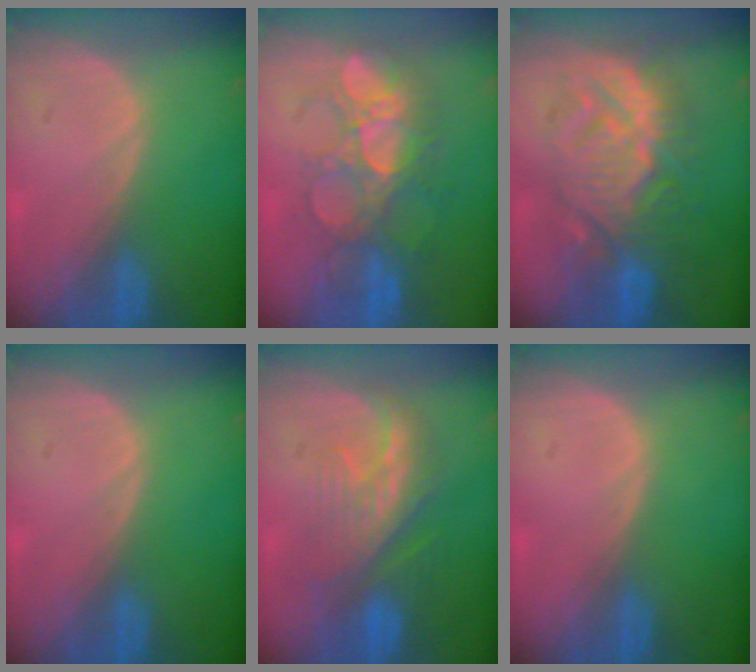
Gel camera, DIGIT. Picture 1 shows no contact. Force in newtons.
{"total": 9.0, "press": 8.8, "slide": 1.8}
{"total": 10.3, "press": 10.3, "slide": 0.6}
{"total": 0.0}
{"total": 8.4, "press": 8.2, "slide": 1.8}
{"total": 0.0}